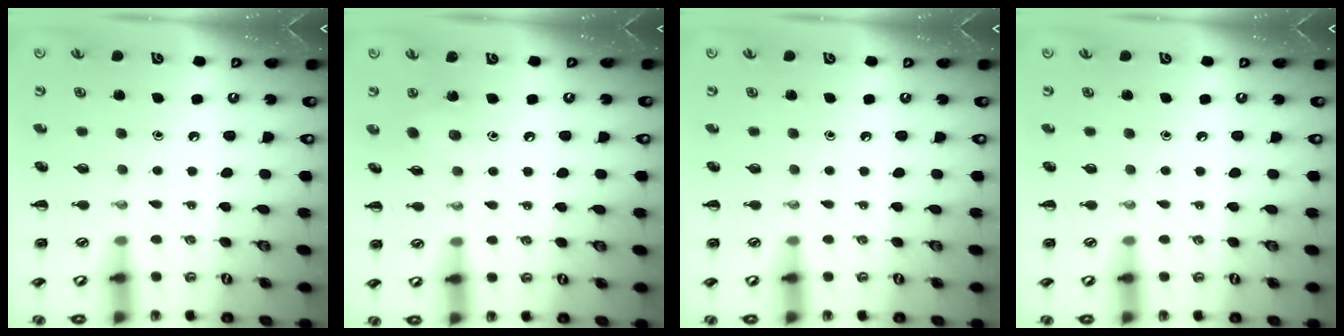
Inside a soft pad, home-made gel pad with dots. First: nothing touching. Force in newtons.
{"total": 6.3, "press": 6.2, "slide": 1.0}
{"total": 0.0}
{"total": 0.0}